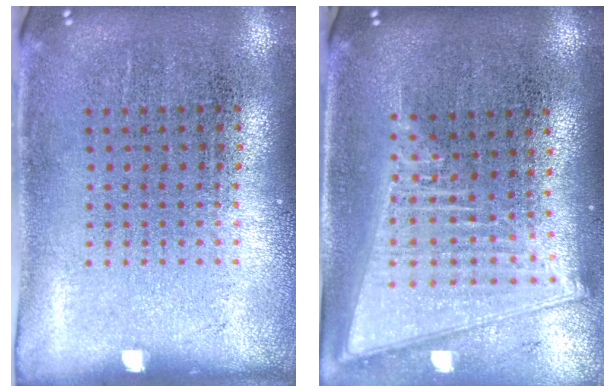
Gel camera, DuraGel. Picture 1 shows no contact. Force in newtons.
{"total": 2.2, "press": 1.8, "slide": 1.2}